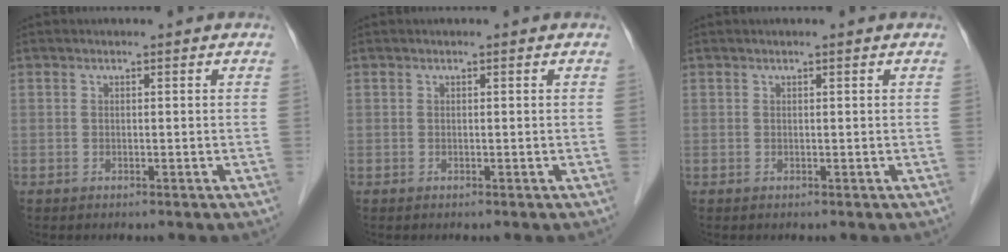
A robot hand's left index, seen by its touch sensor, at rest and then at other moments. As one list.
[{"total": 0.0}, {"total": 0.0}]